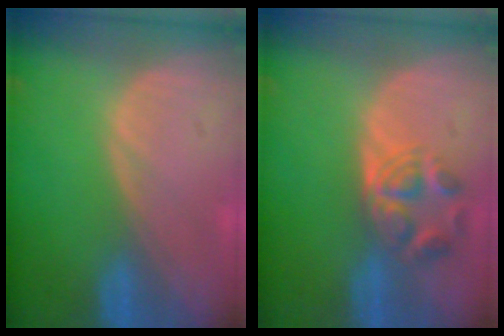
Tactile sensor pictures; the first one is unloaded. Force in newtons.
{"total": 5.6, "press": 5.0, "slide": 2.7}